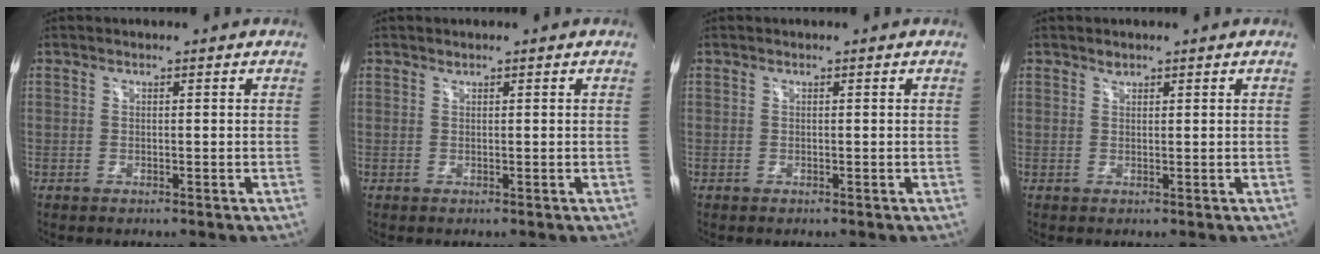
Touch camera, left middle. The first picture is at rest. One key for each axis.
{"total": 0.0}
{"total": 0.0}
{"total": 0.7, "fx": 0.6, "fy": 0.3, "fz": 0.1, "tx": -0.002, "ty": -0.003, "tz": 0.007}